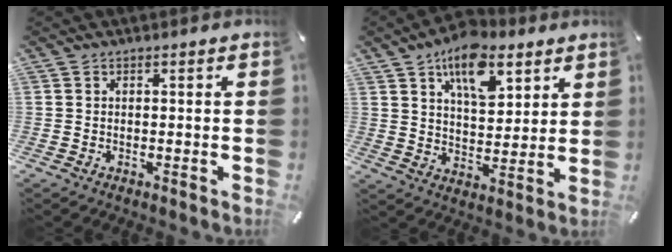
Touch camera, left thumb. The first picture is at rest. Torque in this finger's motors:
{"motor_torque": [0.46, 0.46, 1.62, -1.15, 0.29]}